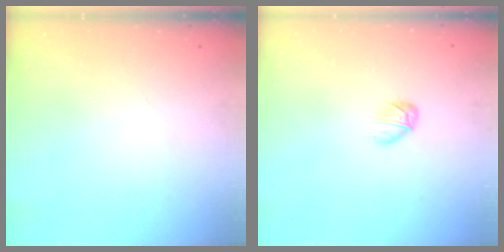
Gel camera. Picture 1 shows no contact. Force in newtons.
{"total": 3.4, "press": 3.3, "slide": 0.9}